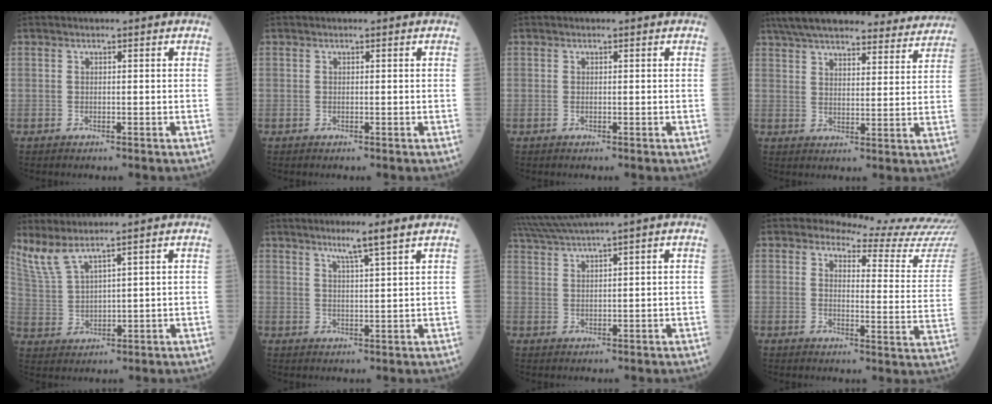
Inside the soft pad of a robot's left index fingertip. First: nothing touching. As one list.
[{"total": 0.0}, {"total": 0.0}, {"total": 26.2, "force": [23.3, 5.9, 10.5], "torque": [-0.171, 0.013, 0.300]}, {"total": 5.1, "force": [4.4, -0.1, 2.4], "torque": [-0.074, 0.001, 0.108]}, {"total": 4.2, "force": [2.9, -1.0, 2.8], "torque": [-0.052, -0.004, 0.053]}, {"total": 5.1, "force": [4.1, -1.7, 2.6], "torque": [-0.061, 0.012, 0.086]}, {"total": 15.5, "force": [15.3, 0.3, 2.8], "torque": [-0.025, -0.123, 0.147]}]